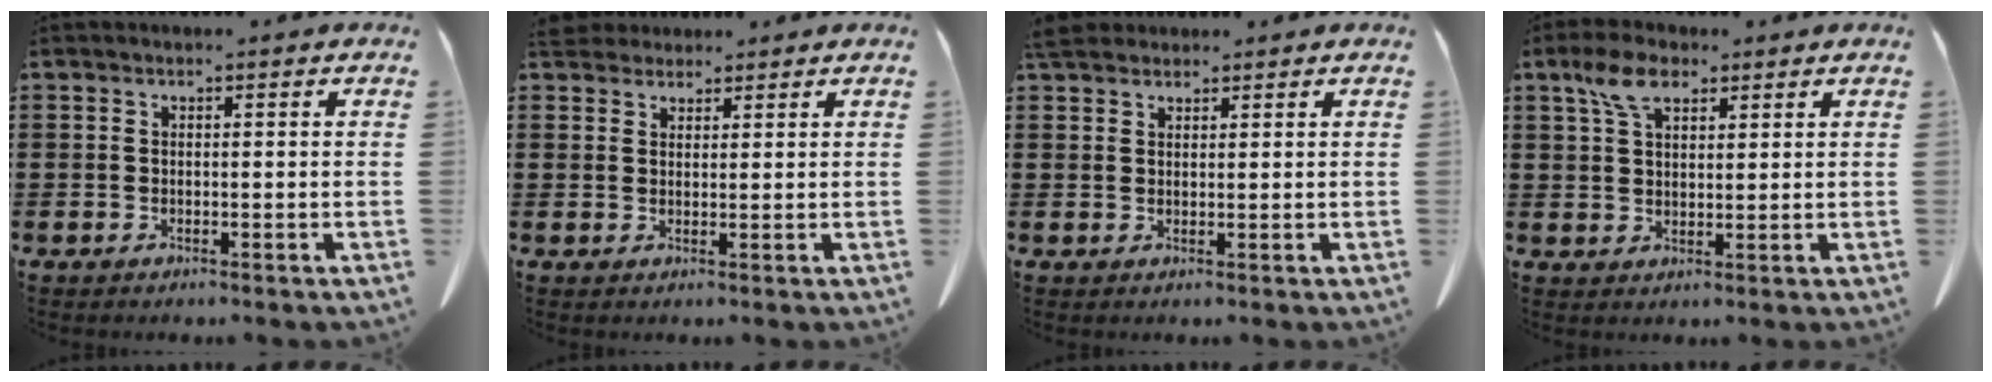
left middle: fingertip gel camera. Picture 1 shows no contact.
{"total": 3.3, "force": [3.0, 1.1, 0.8], "torque": [-0.024, -0.003, 0.060]}
{"total": 3.2, "force": [2.8, 1.1, 1.1], "torque": [-0.030, 0.001, 0.056]}
{"total": 5.8, "force": [3.5, 2.9, 3.7], "torque": [-0.084, 0.009, 0.065]}